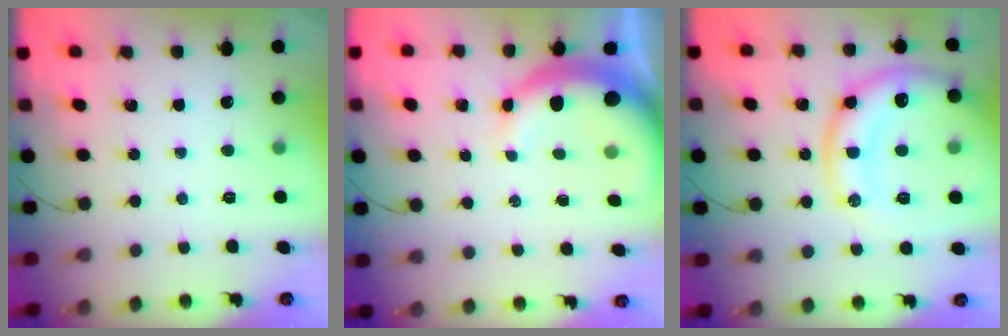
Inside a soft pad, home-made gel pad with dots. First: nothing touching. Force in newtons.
{"total": 7.8, "press": 7.7, "slide": 1.4}
{"total": 18.7, "press": 18.5, "slide": 2.2}